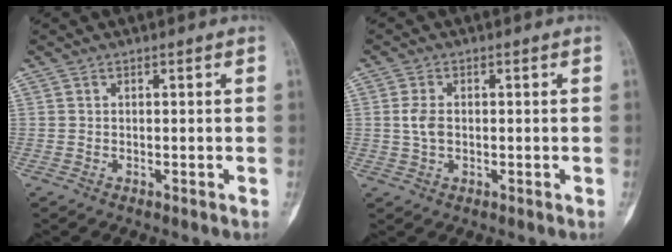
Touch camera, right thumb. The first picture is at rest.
{"total": 3.2, "force": [0.0, 2.0, 2.5], "torque": [-0.051, 0.004, -0.001]}